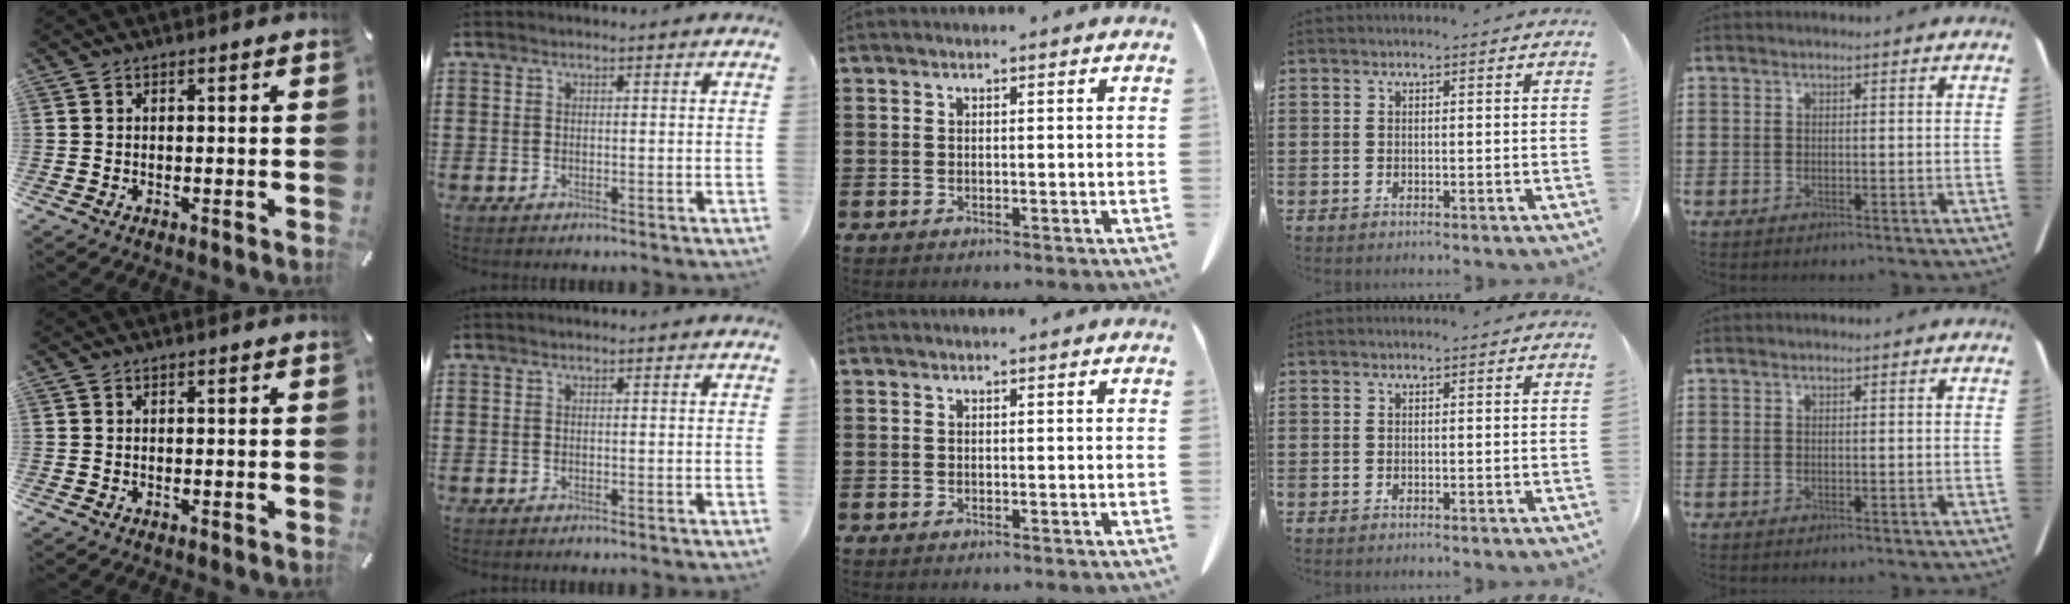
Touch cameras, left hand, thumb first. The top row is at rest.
{}